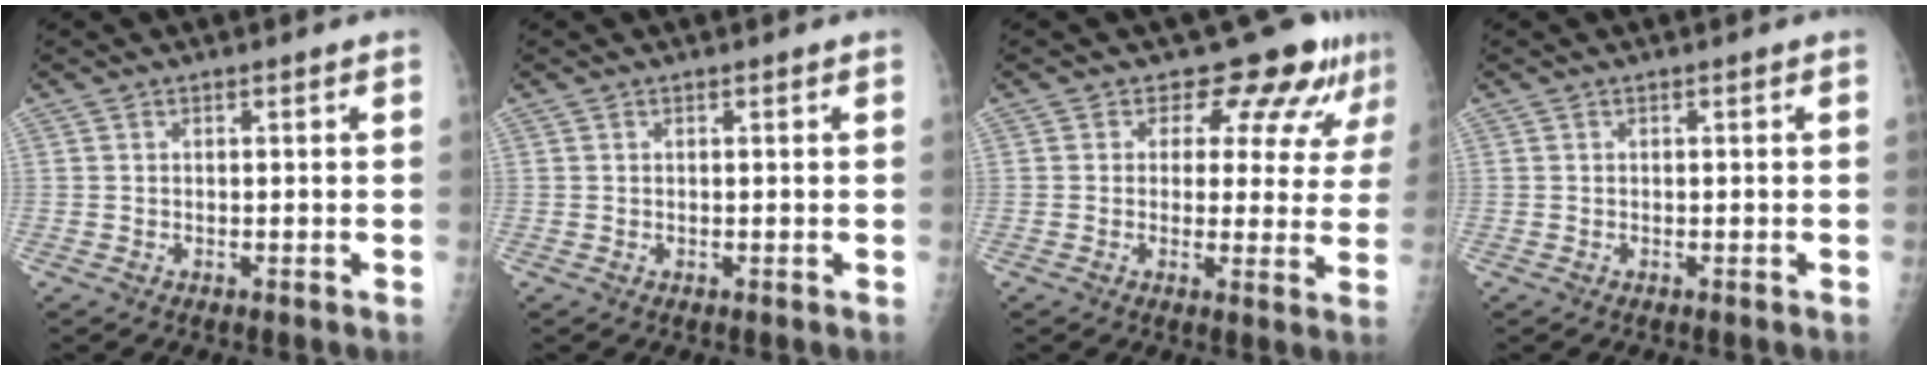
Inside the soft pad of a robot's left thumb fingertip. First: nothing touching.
{"total": 0.0}
{"total": 9.2, "force": [7.3, 4.5, 3.3], "torque": [-0.003, -0.042, 0.072]}
{"total": 0.0}